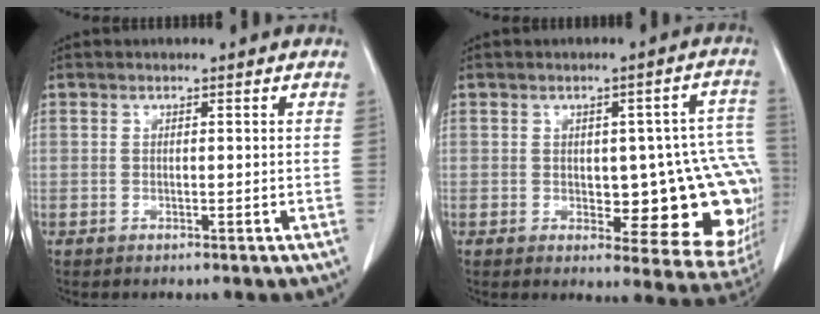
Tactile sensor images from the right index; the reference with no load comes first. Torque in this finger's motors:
{"motor_torque": [0.37, 0.03, 0.26, 0.04]}